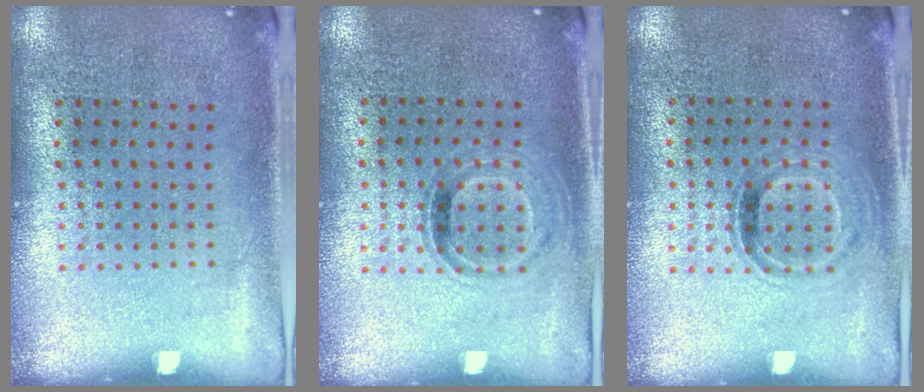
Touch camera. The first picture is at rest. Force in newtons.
{"total": 0.9, "press": 0.8, "slide": 0.3}
{"total": 0.9, "press": 0.8, "slide": 0.3}